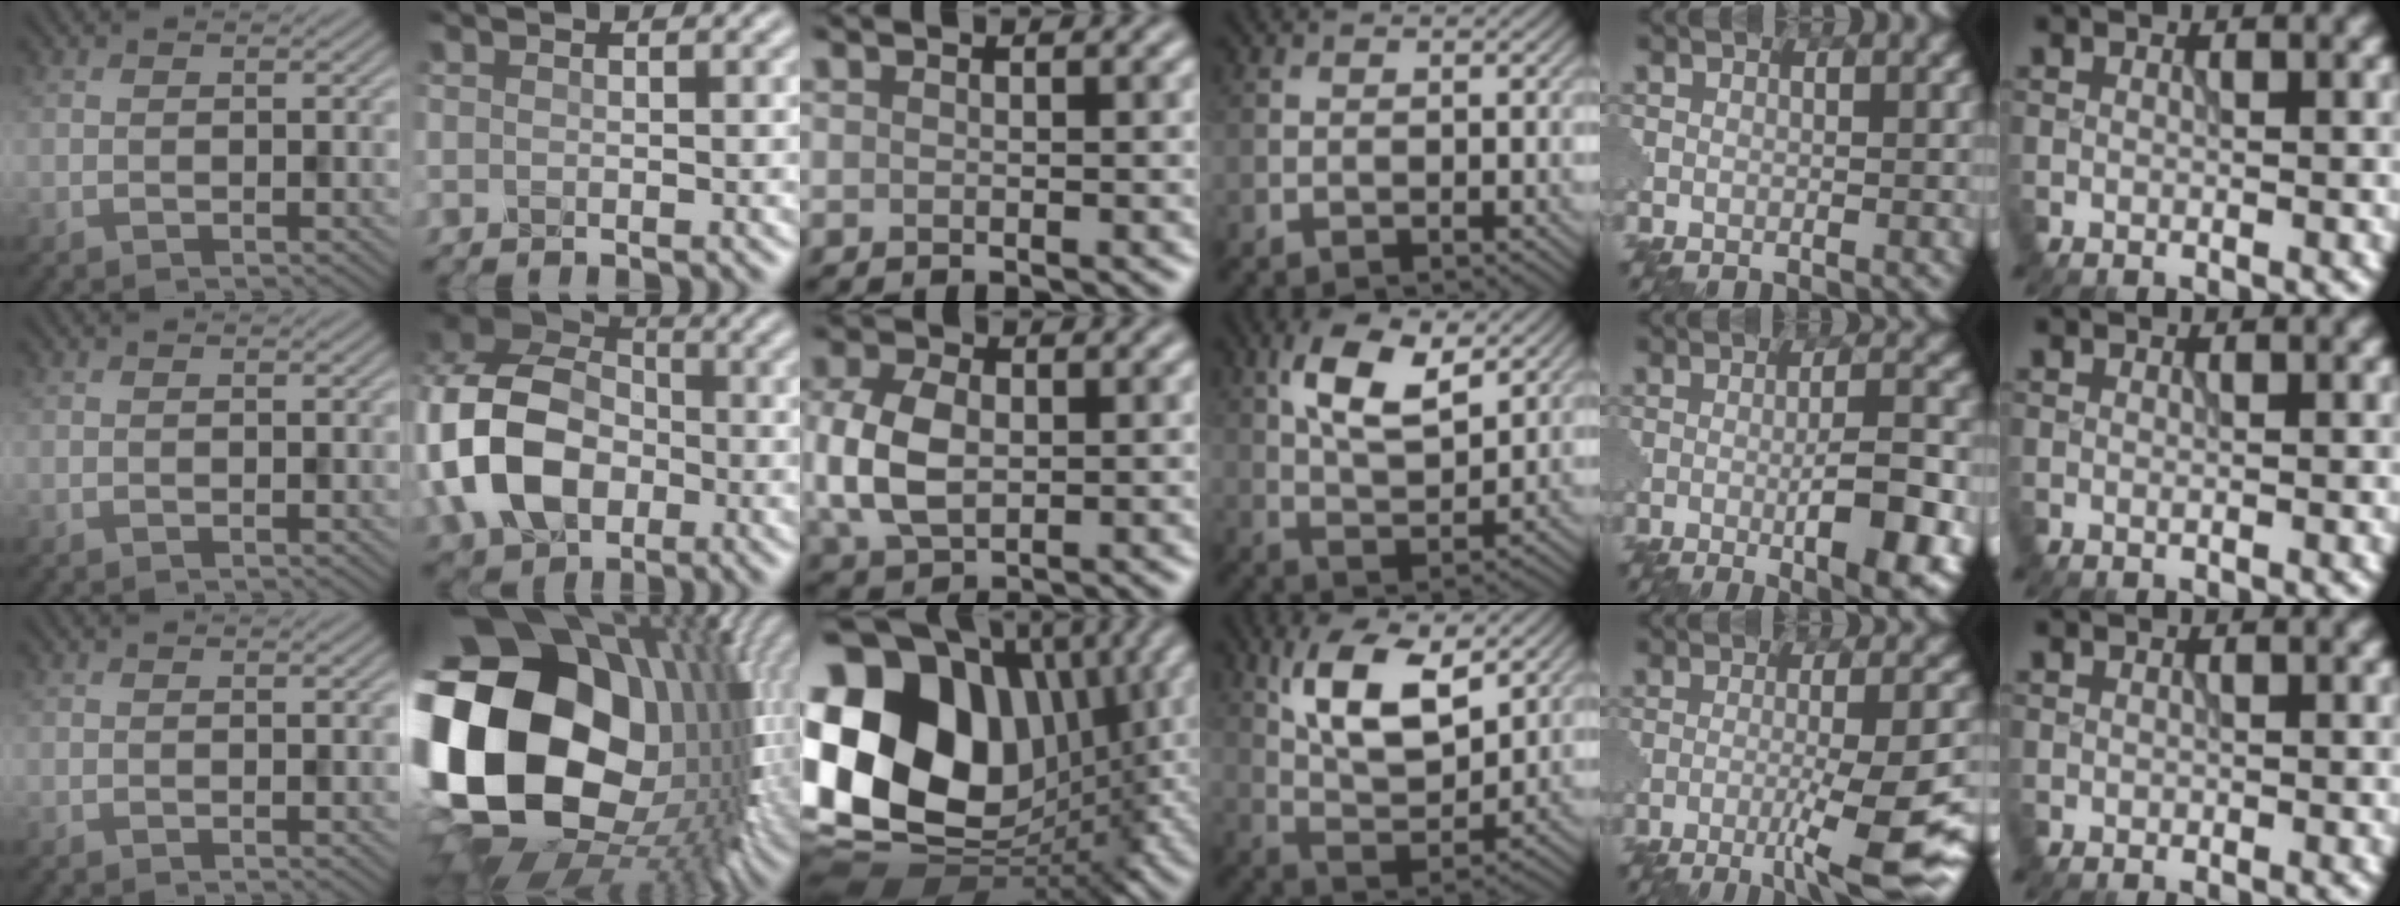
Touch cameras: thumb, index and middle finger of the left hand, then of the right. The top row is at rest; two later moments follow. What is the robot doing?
{"motion": "dispense", "object": "glue stick"}